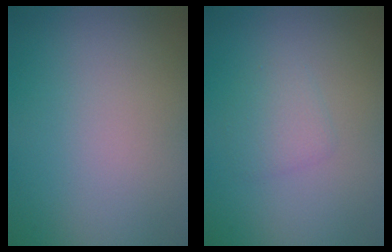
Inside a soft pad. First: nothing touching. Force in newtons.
{"total": 1.6, "press": 1.6, "slide": 0.0}